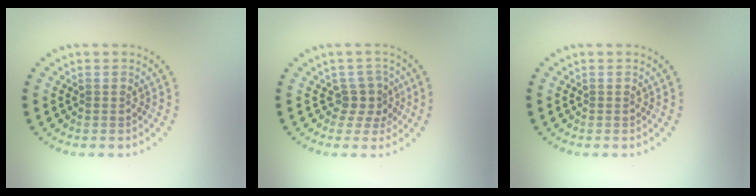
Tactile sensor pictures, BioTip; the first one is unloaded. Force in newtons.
{"total": 2.0, "press": 1.5, "slide": 1.3}
{"total": 0.0}